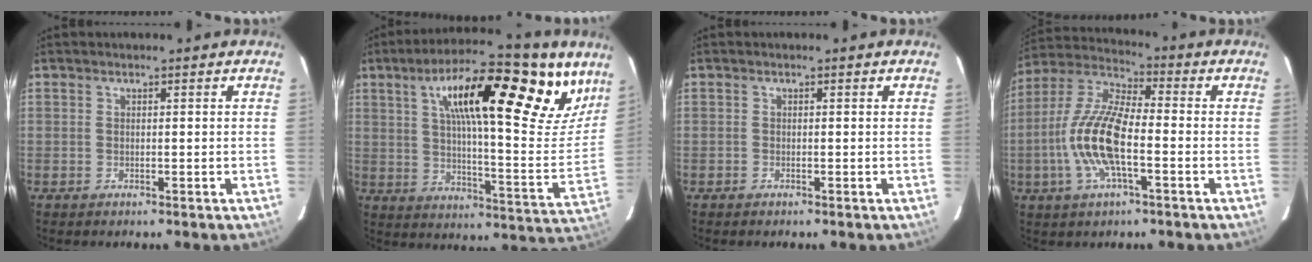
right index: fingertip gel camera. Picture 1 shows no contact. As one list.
[{"total": 27.2, "force": [15.2, 7.9, 21.1], "torque": [-0.303, 0.012, 0.234]}, {"total": 0.6, "force": [-0.4, 0.4, -0.1], "torque": [0.000, 0.002, -0.010]}, {"total": 14.1, "force": [-3.6, 4.6, 12.8], "torque": [-0.268, 0.000, -0.077]}]